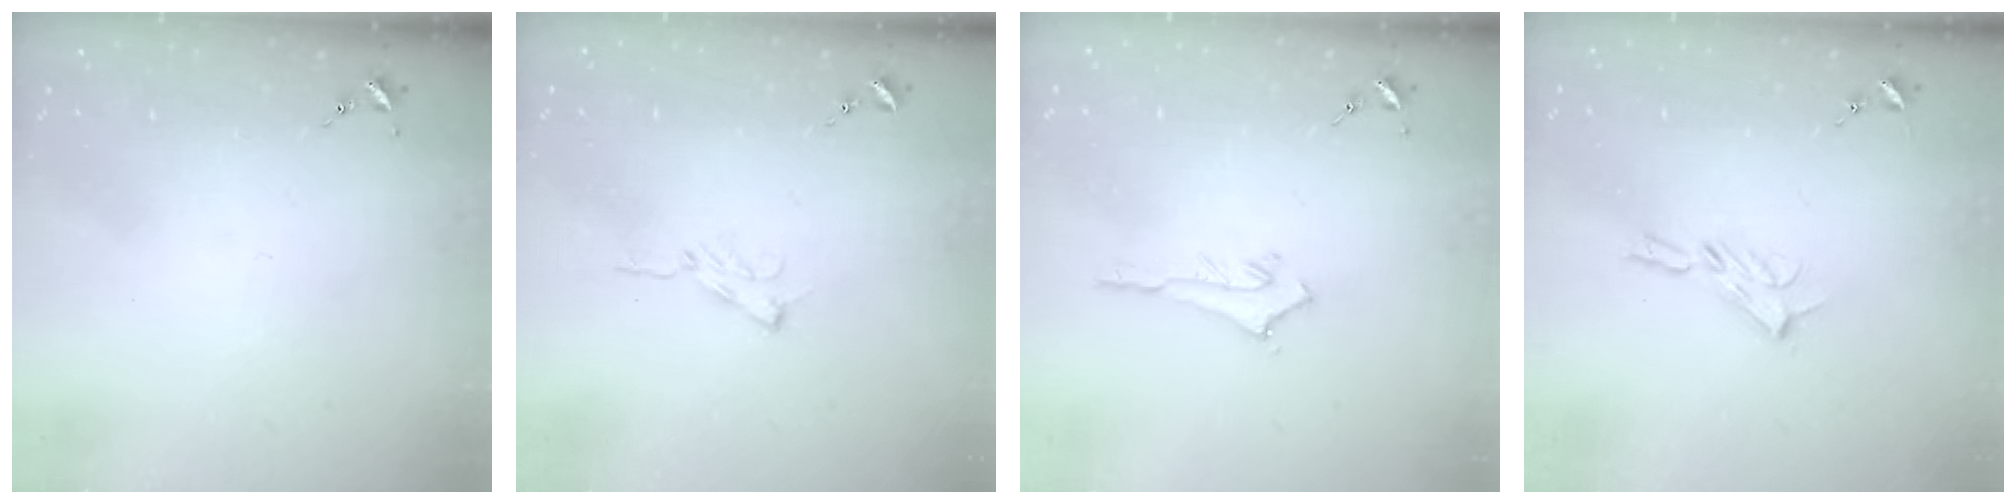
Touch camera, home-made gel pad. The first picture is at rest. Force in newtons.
{"total": 5.8, "press": 5.8, "slide": 0.6}
{"total": 2.9, "press": 2.9, "slide": 0.3}
{"total": 5.9, "press": 5.9, "slide": 0.5}